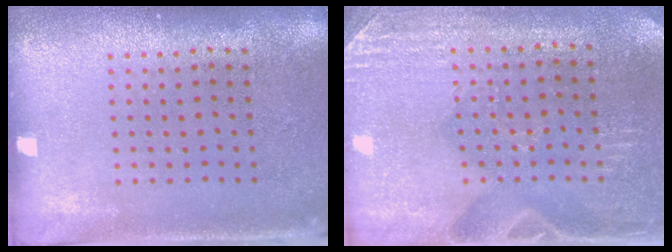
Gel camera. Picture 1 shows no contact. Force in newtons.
{"total": 3.0, "press": 2.8, "slide": 1.0}